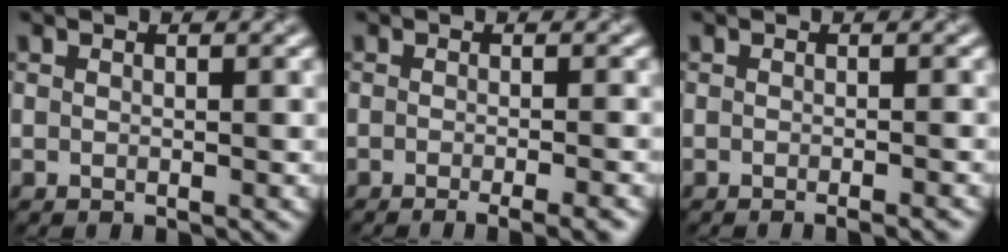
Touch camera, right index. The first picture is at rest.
{"total": 3.9, "force": [-2.4, 1.1, 2.9], "torque": [-0.024, 0.006, -0.028]}
{"total": 1.4, "force": [-1.0, 0.2, 0.9], "torque": [-0.004, -0.003, -0.018]}